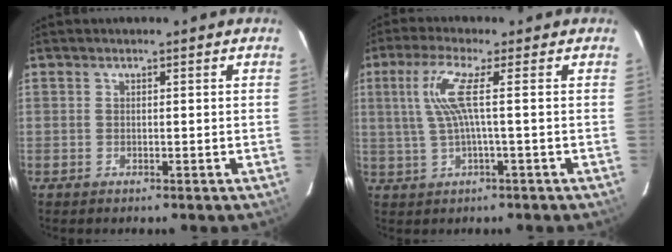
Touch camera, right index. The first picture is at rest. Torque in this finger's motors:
{"motor_torque": [0.61, 0.03, 0.36, 0.09]}